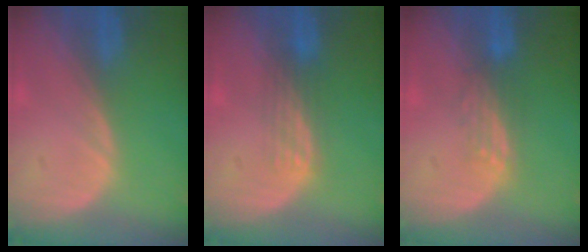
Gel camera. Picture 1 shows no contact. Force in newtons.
{"total": 2.9, "press": 2.7, "slide": 1.2}
{"total": 2.9, "press": 2.7, "slide": 1.1}